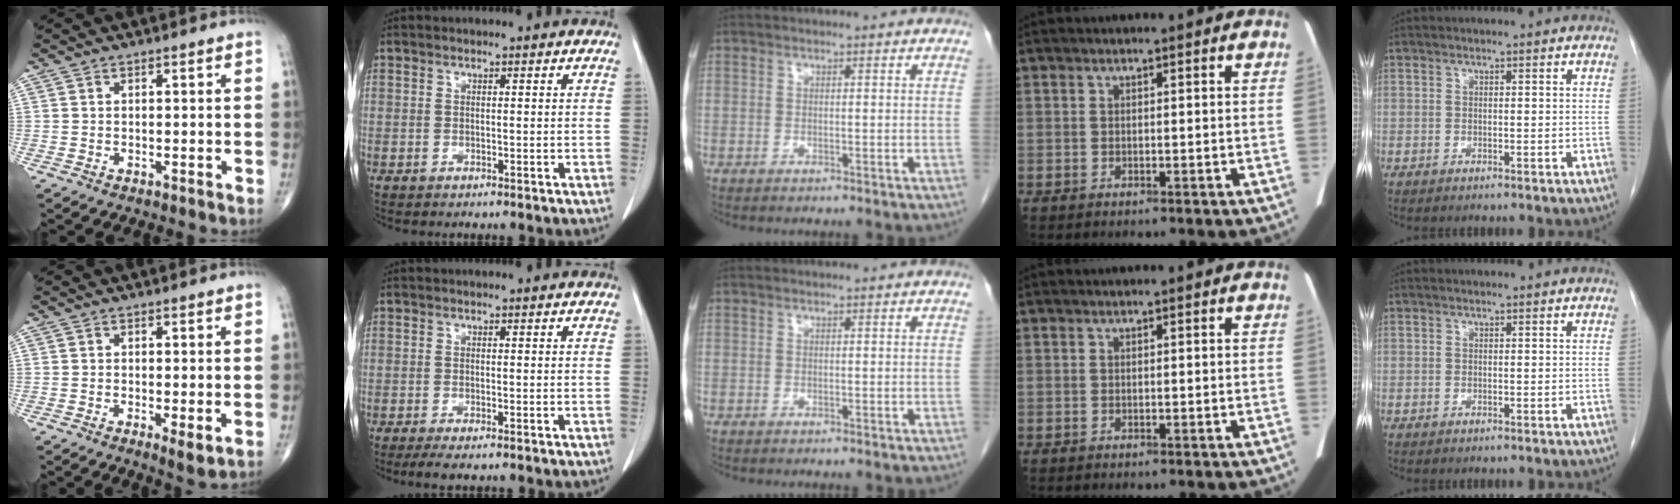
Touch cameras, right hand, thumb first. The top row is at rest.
{"thumb": {"total": 3.0, "force": [-0.6, 0.8, 2.8], "torque": [-0.051, -0.013, -0.012]}, "index": {"total": 2.2, "force": [-1.5, 0.3, 1.6], "torque": [-0.028, -0.007, -0.027]}}